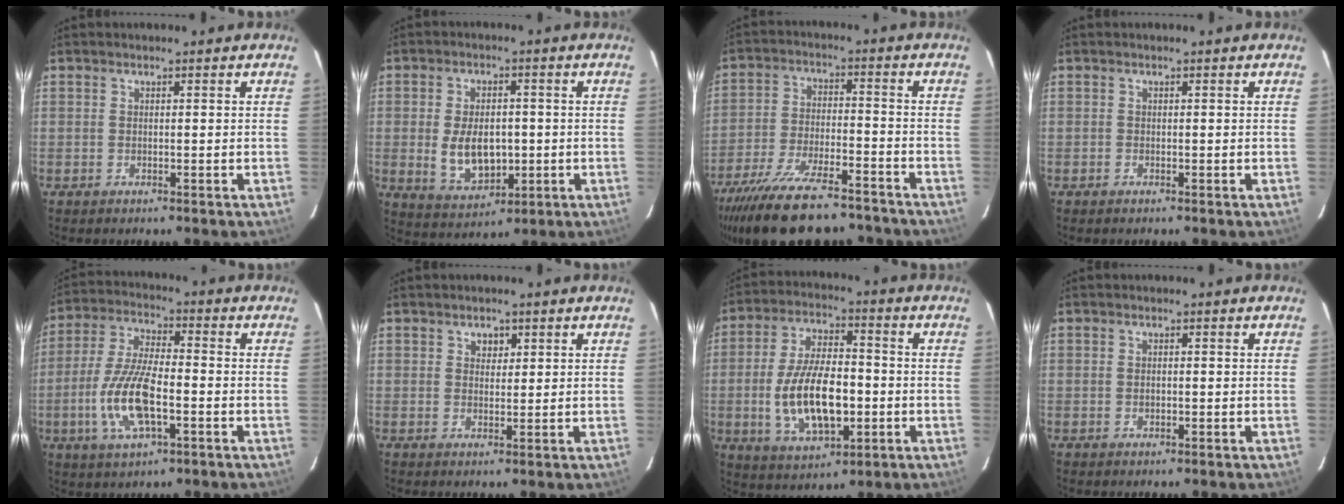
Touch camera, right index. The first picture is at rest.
{"total": 9.5, "force": [-1.0, 5.8, 7.5], "torque": [-0.148, -0.005, -0.002]}
{"total": 22.4, "force": [-18.4, 6.5, 10.9], "torque": [-0.218, -0.034, -0.282]}
{"total": 0.0}
{"total": 13.0, "force": [-3.9, 4.5, 11.6], "torque": [-0.245, -0.003, -0.073]}
{"total": 2.1, "force": [1.0, 1.8, 0.6], "torque": [-0.005, 0.007, 0.017]}
{"total": 15.3, "force": [-2.9, 7.0, 13.3], "torque": [-0.261, 0.001, -0.040]}
{"total": 0.8, "force": [-0.2, 0.6, 0.6], "torque": [-0.009, 0.004, -0.002]}